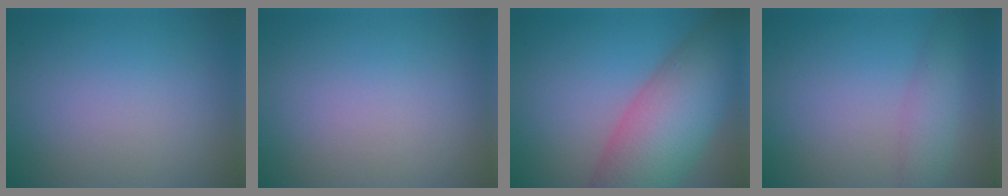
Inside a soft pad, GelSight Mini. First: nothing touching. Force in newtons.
{"total": 0.0}
{"total": 11.4, "press": 11.3, "slide": 0.5}
{"total": 2.8, "press": 2.8, "slide": 0.1}